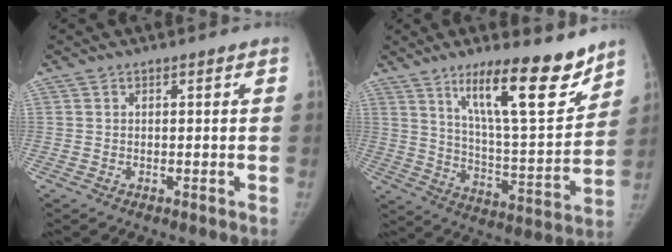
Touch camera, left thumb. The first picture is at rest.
{"total": 18.5, "force": [12.4, 4.3, 13.0], "torque": [-0.168, -0.086, 0.208]}